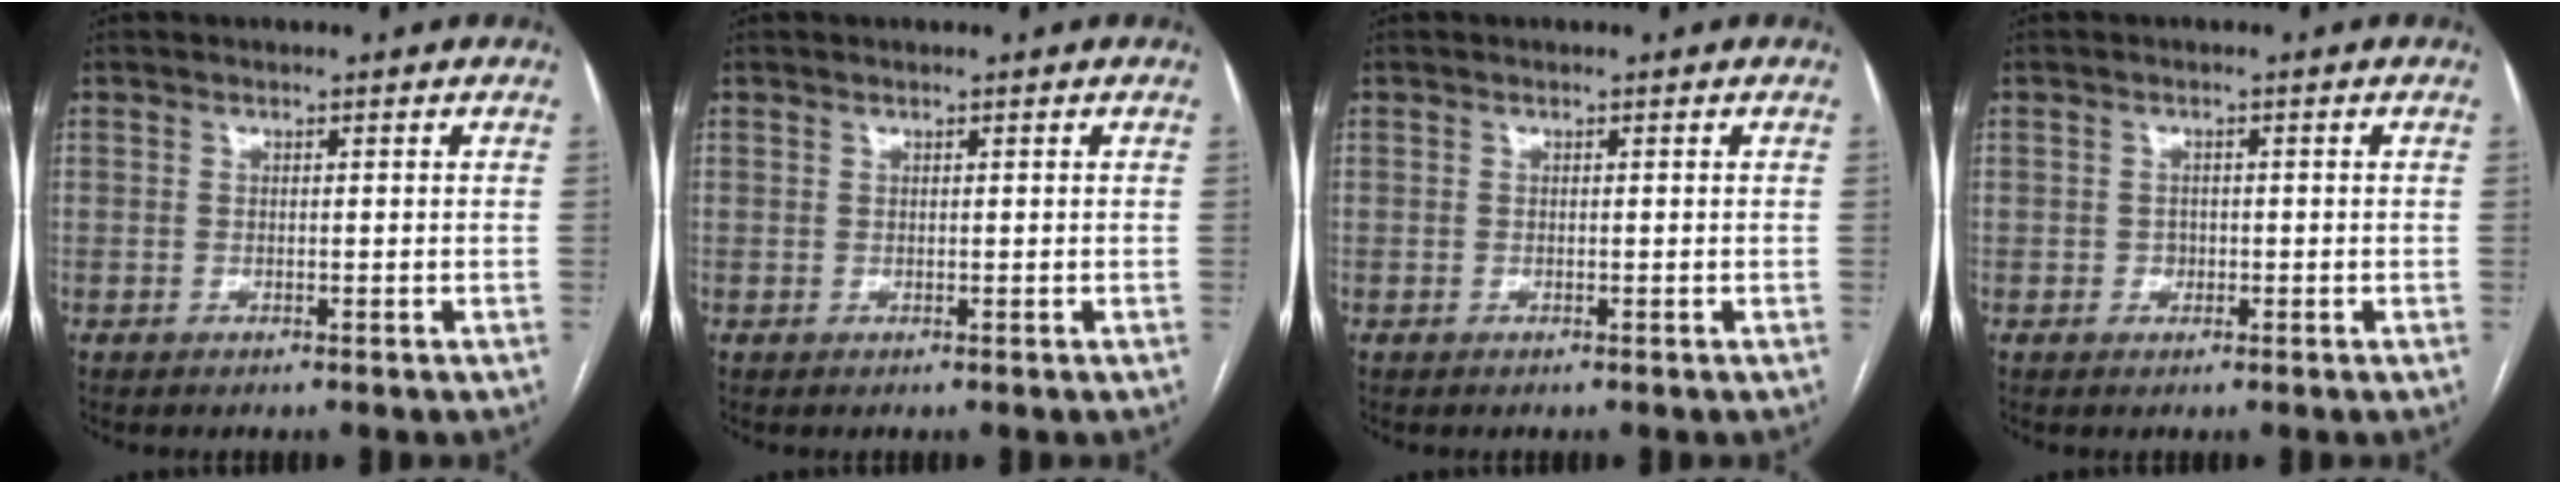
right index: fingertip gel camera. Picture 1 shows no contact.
{"total": 0.0}
{"total": 0.0}
{"total": 1.2, "force": [-0.4, 1.0, 0.4], "torque": [-0.006, 0.004, -0.004]}